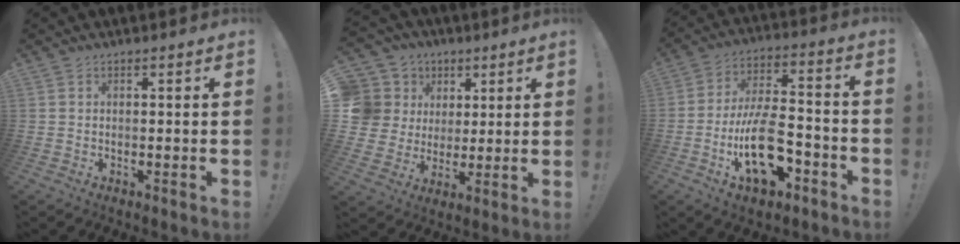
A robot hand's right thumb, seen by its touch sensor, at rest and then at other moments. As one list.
[{"total": 12.2, "force": [3.6, 10.9, 4.0], "torque": [-0.076, -0.011, 0.086]}, {"total": 19.4, "force": [-7.2, 9.6, 15.2], "torque": [-0.274, 0.046, -0.115]}]